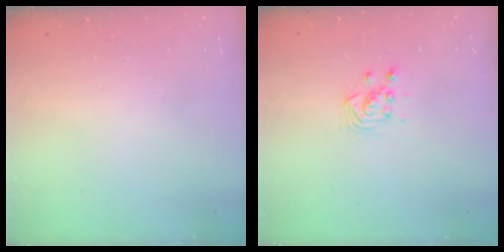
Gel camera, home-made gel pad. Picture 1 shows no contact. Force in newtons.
{"total": 3.7, "press": 3.7, "slide": 0.3}